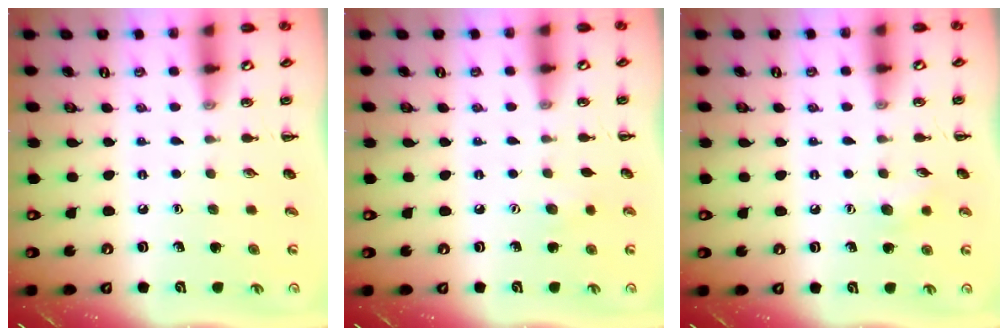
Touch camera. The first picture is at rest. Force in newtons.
{"total": 4.3, "press": 4.2, "slide": 1.0}
{"total": 6.1, "press": 6.0, "slide": 1.2}